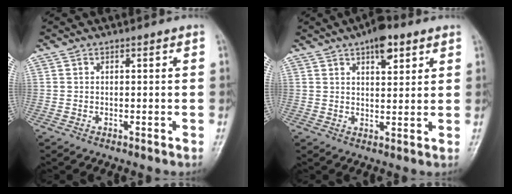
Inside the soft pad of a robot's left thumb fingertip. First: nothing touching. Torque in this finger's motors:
{"motor_torque": [1.73, 0.80, 1.26, -0.64, 0.24]}